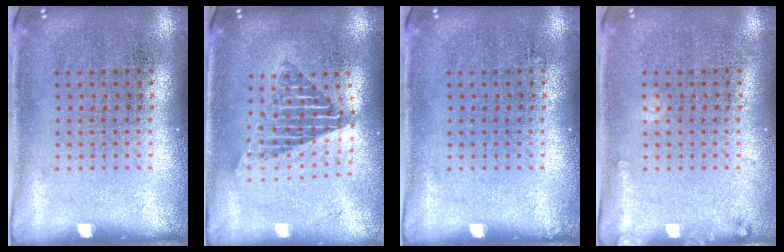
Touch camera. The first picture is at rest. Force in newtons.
{"total": 1.7, "press": 1.4, "slide": 1.0}
{"total": 0.0}
{"total": 0.9, "press": 0.9, "slide": 0.1}